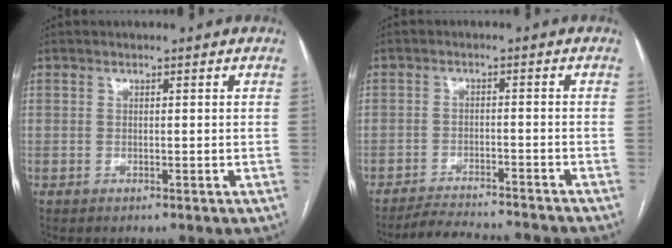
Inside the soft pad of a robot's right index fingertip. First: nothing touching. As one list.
[{"total": 9.9, "force": [-9.5, 0.8, 2.5], "torque": [-0.034, -0.005, -0.137]}]